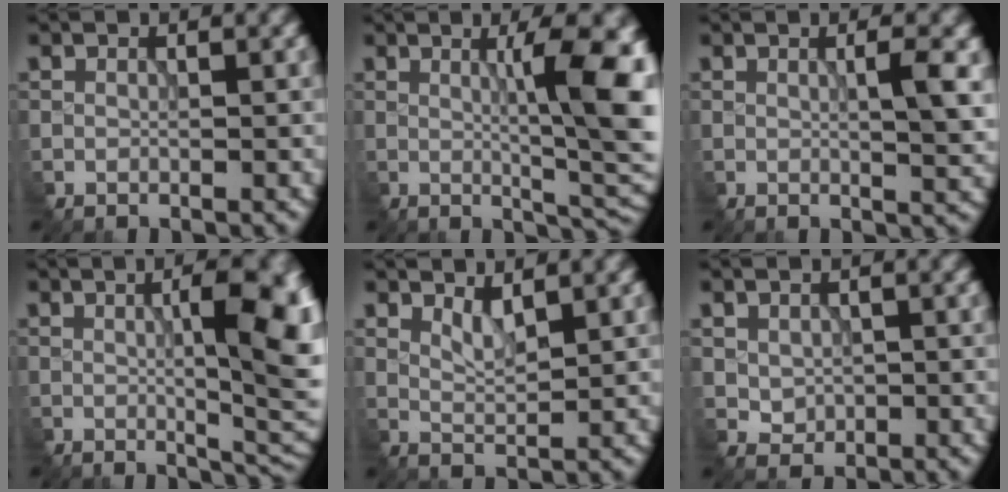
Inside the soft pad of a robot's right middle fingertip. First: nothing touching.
{"total": 9.7, "force": [1.3, 2.5, 9.3], "torque": [-0.118, -0.003, 0.027]}
{"total": 3.1, "force": [0.5, 0.6, 3.0], "torque": [-0.041, -0.001, 0.011]}
{"total": 10.2, "force": [0.6, 2.9, 9.7], "torque": [-0.118, 0.001, 0.016]}
{"total": 1.5, "force": [1.2, 0.4, 0.8], "torque": [-0.022, -0.007, 0.028]}
{"total": 1.3, "force": [0.2, 1.3, 0.4], "torque": [-0.012, -0.005, 0.014]}